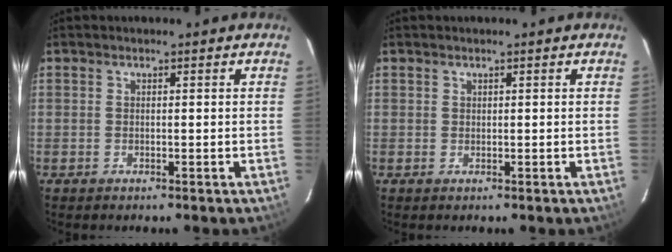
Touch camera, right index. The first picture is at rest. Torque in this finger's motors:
{"motor_torque": [0.00, 0.00, 0.00, 0.00]}